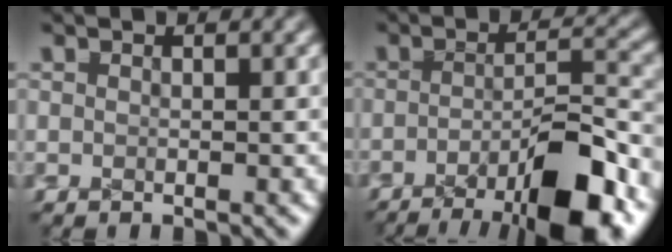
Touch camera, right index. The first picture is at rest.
{"total": 10.7, "force": [-7.5, 4.0, 6.5], "torque": [-0.071, -0.016, -0.110]}